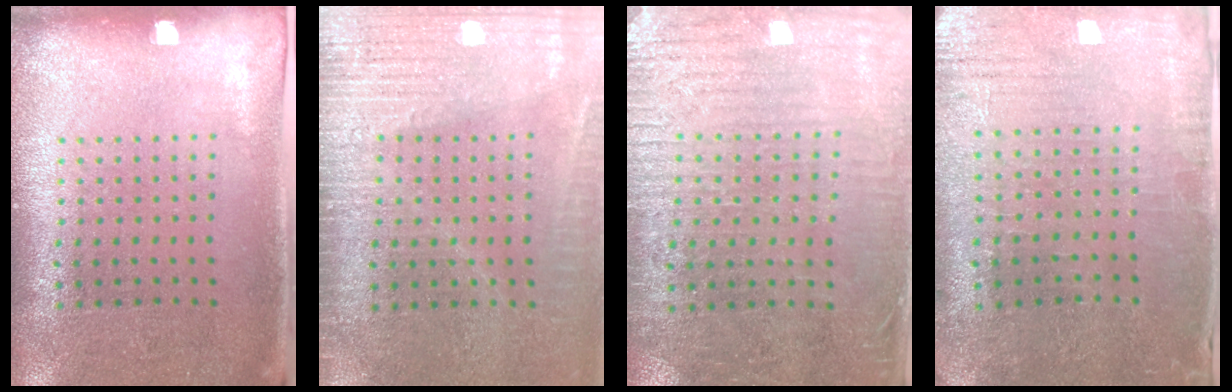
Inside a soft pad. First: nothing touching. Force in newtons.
{"total": 3.6, "press": 3.2, "slide": 1.6}
{"total": 3.1, "press": 2.9, "slide": 1.1}
{"total": 0.6, "press": 0.5, "slide": 0.3}